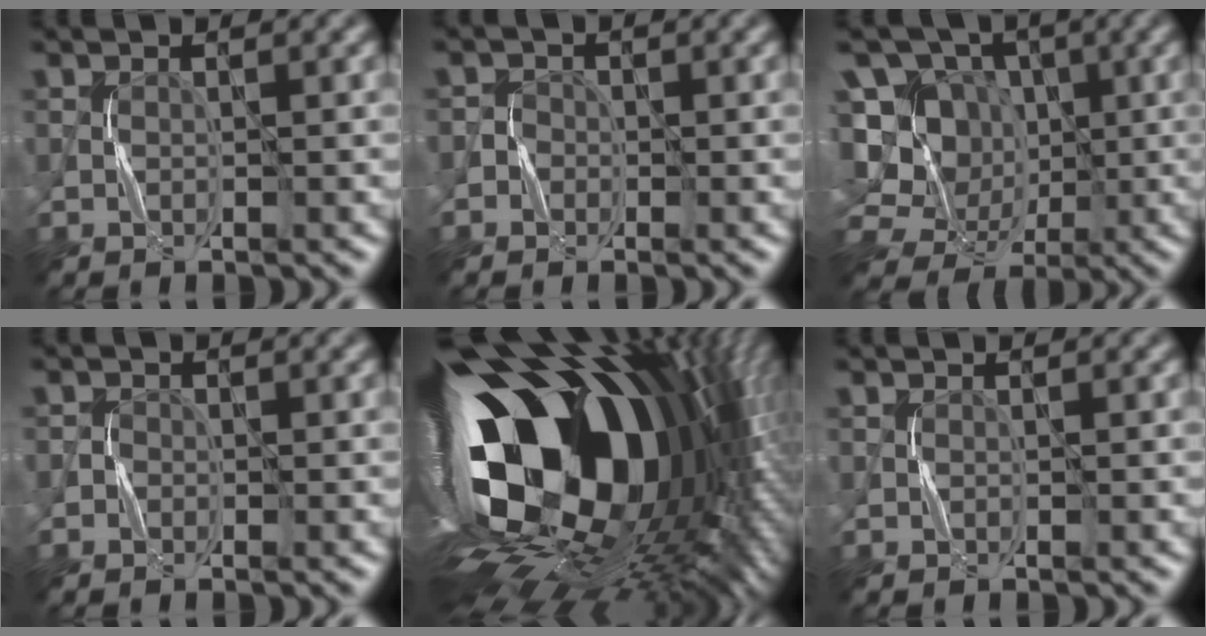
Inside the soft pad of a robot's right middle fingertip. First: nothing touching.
{"total": 1.3, "force": [-0.5, 1.2, 0.2], "torque": [0.005, 0.008, -0.014]}
{"total": 12.3, "force": [-0.1, 11.4, 4.6], "torque": [-0.135, 0.031, -0.019]}
{"total": 0.8, "force": [-0.4, 0.6, 0.1], "torque": [0.003, 0.002, -0.009]}
{"total": 22.2, "force": [2.4, 13.4, 17.5], "torque": [-0.304, -0.055, 0.048]}
{"total": 0.0}